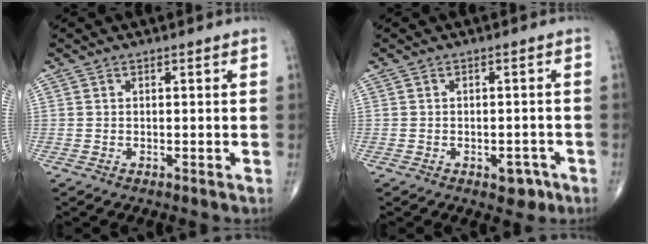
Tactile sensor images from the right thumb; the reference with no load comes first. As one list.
[{"total": 3.3, "force": [-1.7, 2.0, 1.9], "torque": [-0.006, 0.010, -0.018]}]